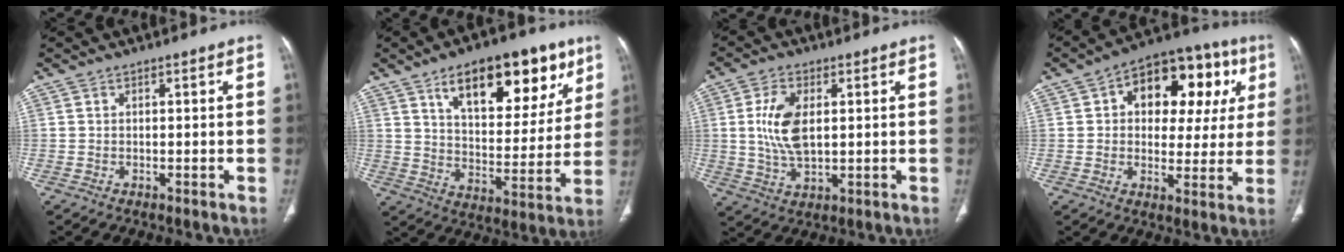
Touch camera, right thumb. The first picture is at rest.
{"total": 22.0, "force": [11.8, 10.6, 15.3], "torque": [-0.172, -0.037, 0.185]}
{"total": 9.2, "force": [1.5, 4.9, 7.6], "torque": [-0.153, -0.007, 0.034]}
{"total": 19.0, "force": [5.6, 11.6, 13.9], "torque": [-0.130, 0.022, 0.074]}